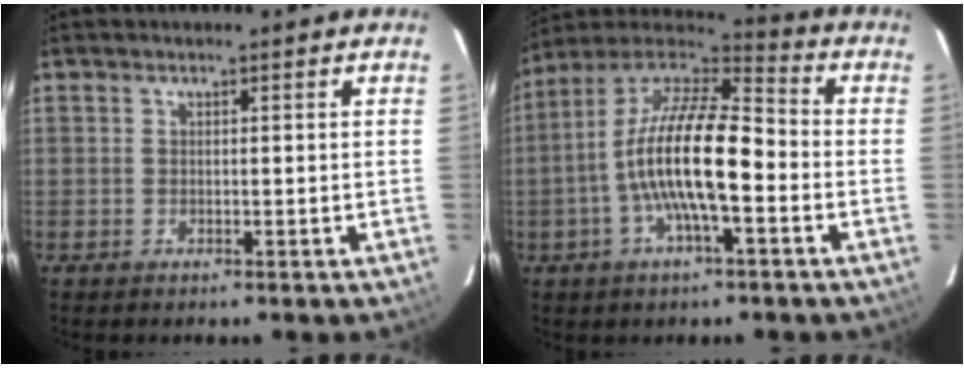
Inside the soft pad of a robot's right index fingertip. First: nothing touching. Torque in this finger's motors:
{"motor_torque": [2.14, 0.00, 1.05, 0.21]}